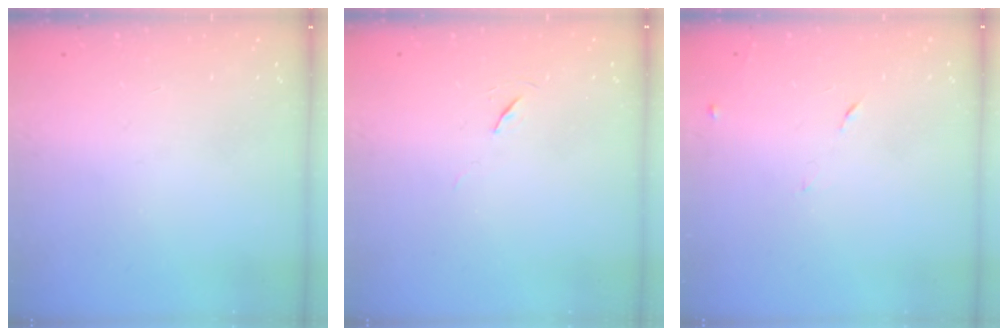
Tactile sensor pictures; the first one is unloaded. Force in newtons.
{"total": 5.7, "press": 5.2, "slide": 2.4}
{"total": 6.7, "press": 6.7, "slide": 0.8}